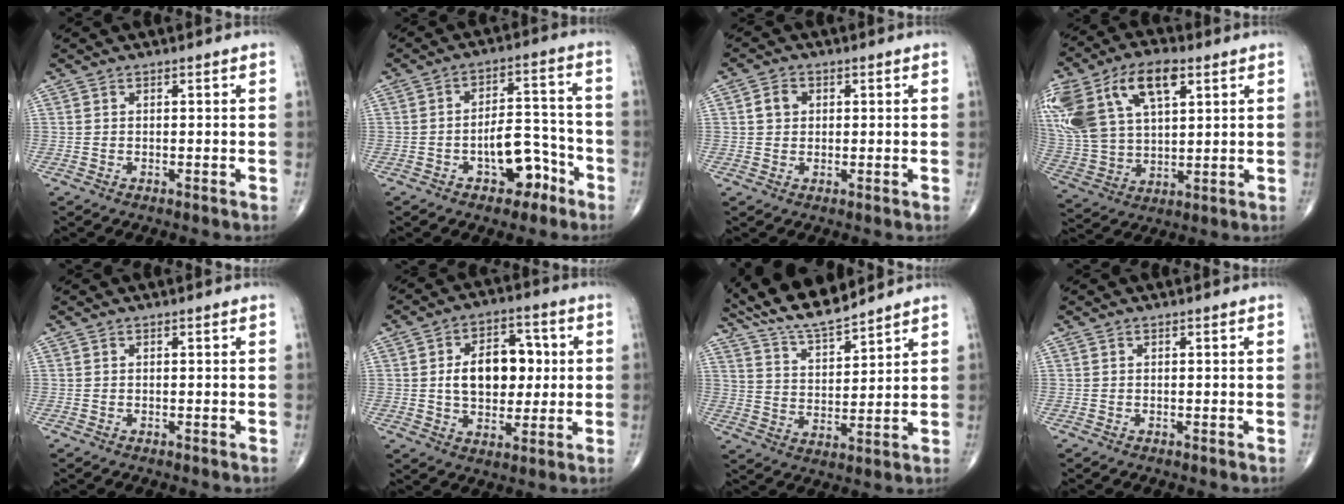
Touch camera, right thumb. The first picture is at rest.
{"total": 9.1, "force": [-4.5, 5.0, 6.1], "torque": [-0.064, 0.053, -0.064]}
{"total": 3.0, "force": [0.6, 2.5, 1.5], "torque": [-0.018, 0.004, 0.009]}
{"total": 23.9, "force": [10.1, 13.2, 17.2], "torque": [-0.381, 0.022, 0.191]}
{"total": 0.0}
{"total": 13.0, "force": [1.2, 8.5, 9.8], "torque": [-0.114, 0.012, 0.020]}
{"total": 11.8, "force": [10.6, 2.0, 4.7], "torque": [-0.073, -0.053, 0.198]}
{"total": 0.0}